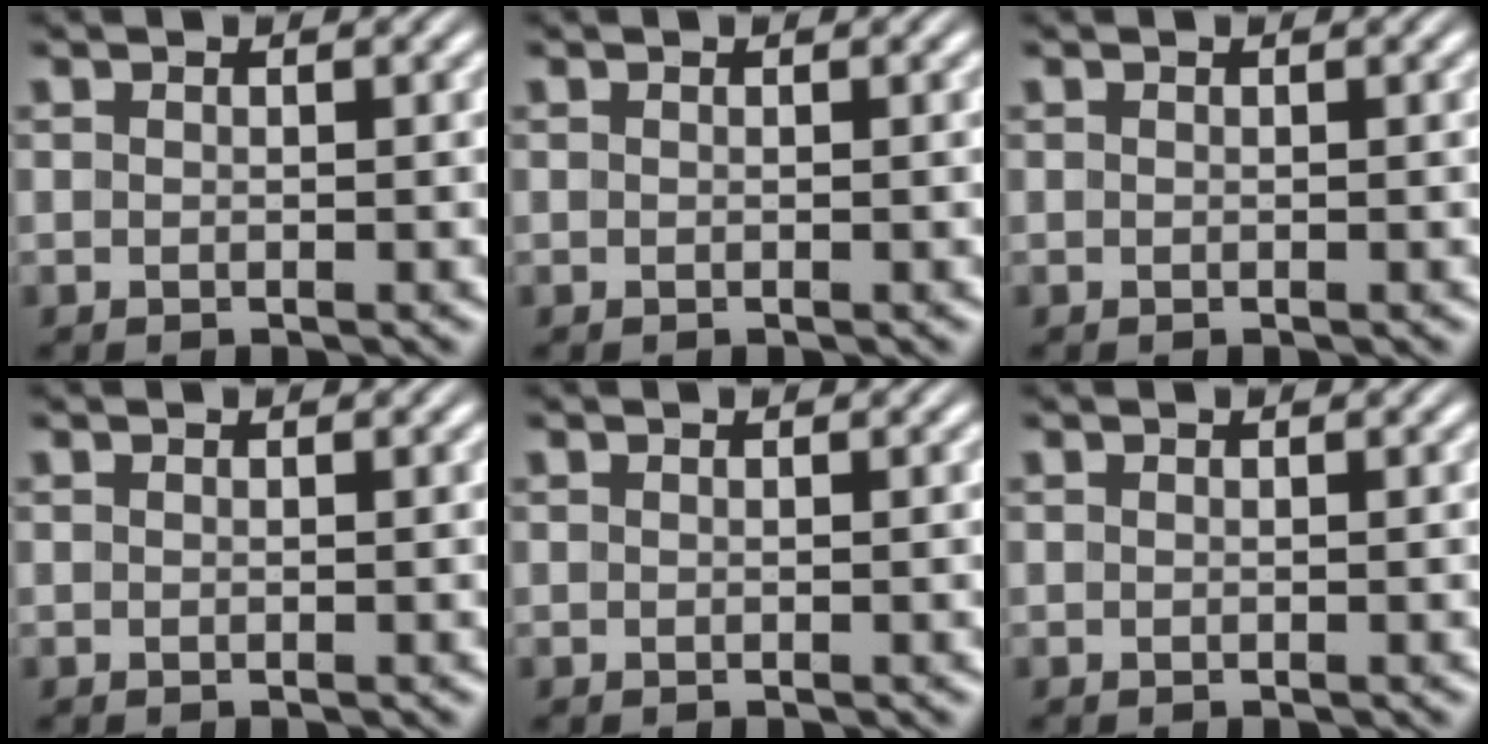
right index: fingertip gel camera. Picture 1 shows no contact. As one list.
[{"total": 0.0}, {"total": 0.0}, {"total": 0.0}, {"total": 0.0}, {"total": 0.0}]